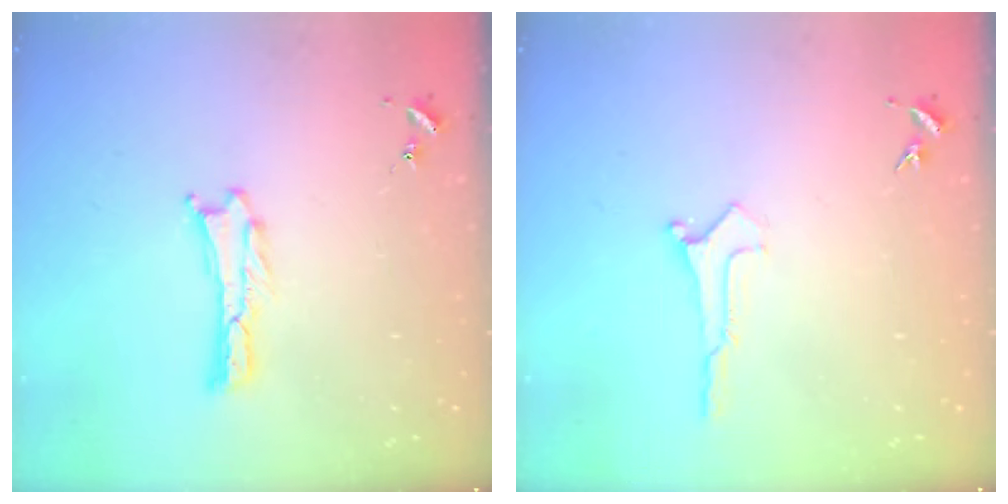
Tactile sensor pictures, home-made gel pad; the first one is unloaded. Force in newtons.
{"total": 0.0}